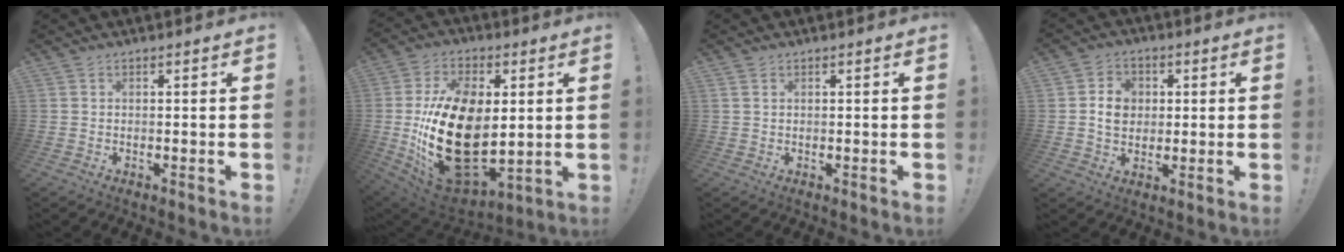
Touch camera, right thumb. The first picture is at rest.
{"total": 28.3, "force": [-0.4, 17.5, 22.2], "torque": [-0.448, -0.011, 0.010]}
{"total": 1.2, "force": [0.6, 0.7, 0.7], "torque": [-0.021, 0.005, 0.014]}
{"total": 8.1, "force": [0.9, 7.1, 3.9], "torque": [-0.044, 0.004, 0.018]}